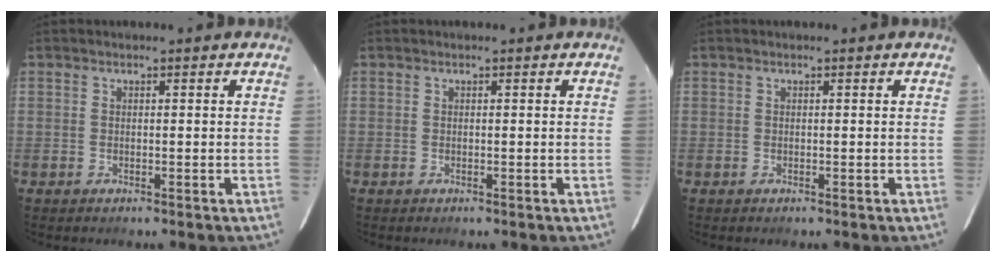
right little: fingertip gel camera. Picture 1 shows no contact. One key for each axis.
{"total": 0.0}
{"total": 0.0}